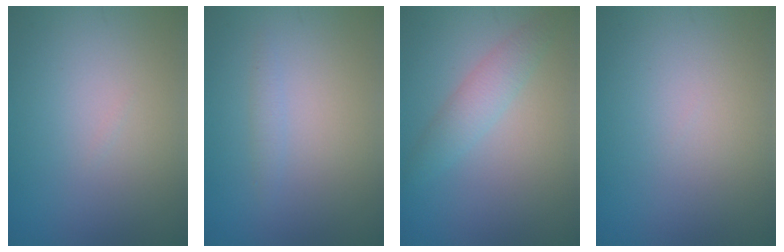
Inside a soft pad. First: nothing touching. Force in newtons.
{"total": 0.8, "press": 0.8, "slide": 0.1}
{"total": 2.4, "press": 2.4, "slide": 0.1}
{"total": 0.0}